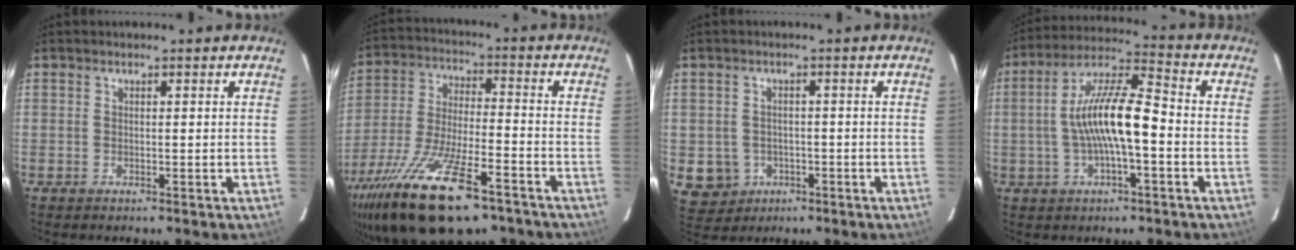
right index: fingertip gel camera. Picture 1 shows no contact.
{"total": 22.8, "force": [-15.0, 7.4, 15.5], "torque": [-0.315, -0.056, -0.259]}
{"total": 6.2, "force": [-1.9, 5.7, 1.4], "torque": [-0.046, 0.008, -0.013]}
{"total": 12.3, "force": [-2.0, 2.9, 11.8], "torque": [-0.225, 0.015, -0.038]}